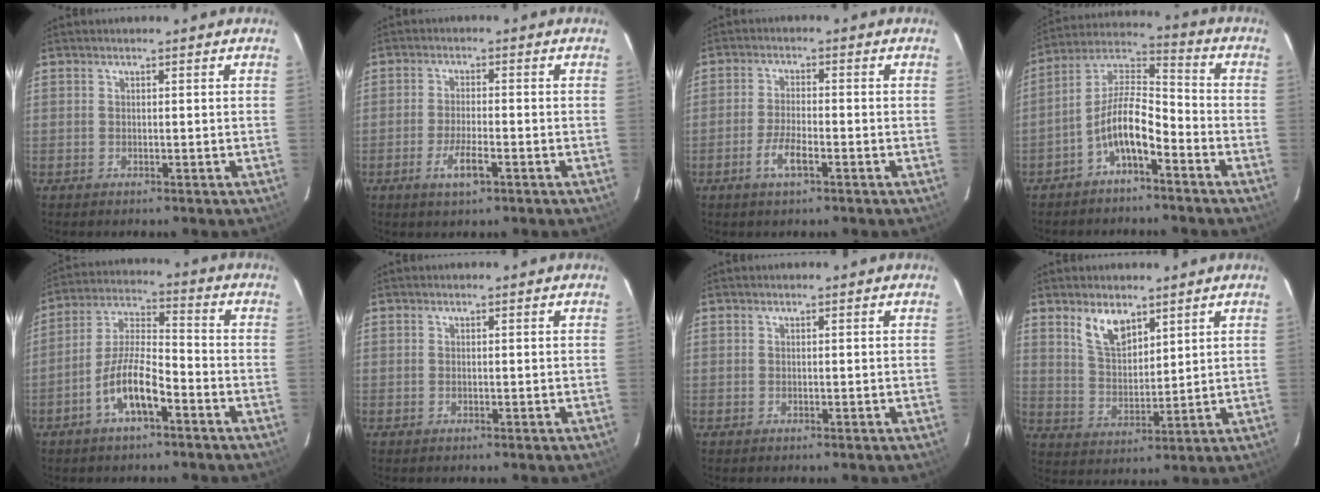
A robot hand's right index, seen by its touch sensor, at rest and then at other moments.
{"total": 4.8, "force": [-2.5, 1.0, 4.0], "torque": [-0.086, -0.007, -0.045]}
{"total": 4.5, "force": [-2.5, 1.0, 3.7], "torque": [-0.083, -0.003, -0.047]}
{"total": 9.6, "force": [-5.1, 3.2, 7.5], "torque": [-0.163, 0.016, -0.095]}
{"total": 9.8, "force": [-5.1, 2.8, 7.9], "torque": [-0.168, 0.007, -0.095]}
{"total": 0.0}
{"total": 0.0}
{"total": 7.3, "force": [4.8, 3.4, 4.3], "torque": [-0.078, 0.004, 0.099]}